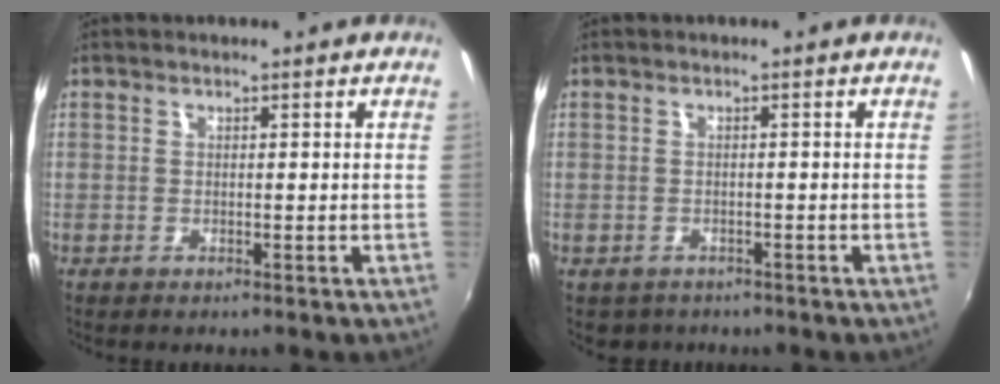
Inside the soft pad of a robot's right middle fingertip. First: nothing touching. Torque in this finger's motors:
{"motor_torque": [0.04, -0.14, -0.02, -0.01]}